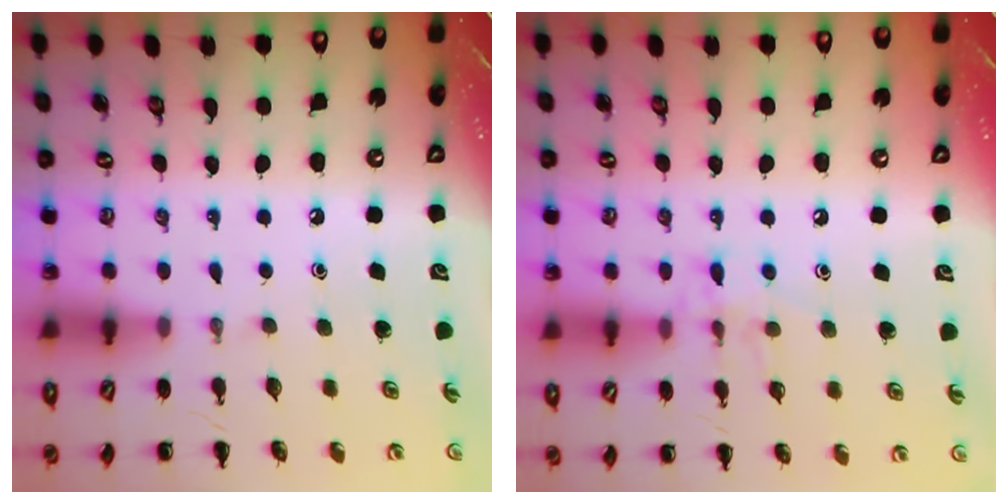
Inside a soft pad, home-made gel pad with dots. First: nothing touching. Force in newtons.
{"total": 7.9, "press": 7.8, "slide": 1.4}